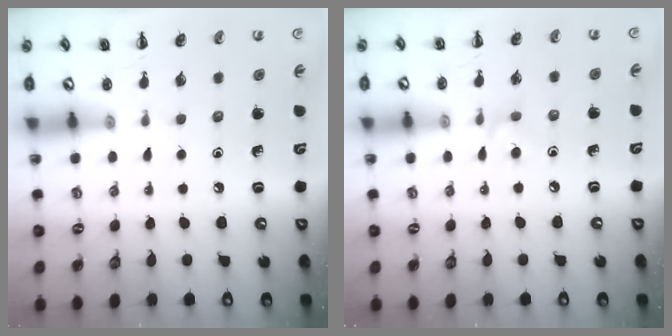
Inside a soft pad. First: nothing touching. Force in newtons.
{"total": 4.6, "press": 4.3, "slide": 1.7}